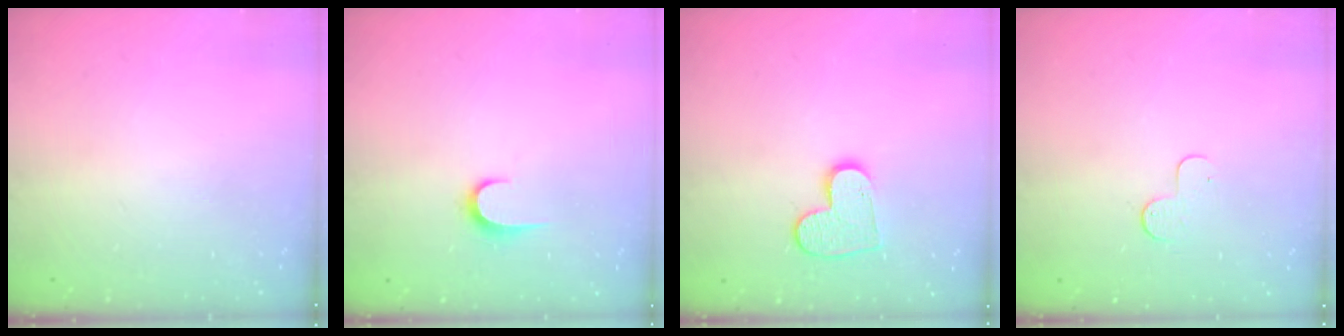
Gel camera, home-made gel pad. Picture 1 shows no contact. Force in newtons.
{"total": 6.1, "press": 6.1, "slide": 0.6}
{"total": 10.0, "press": 10.0, "slide": 0.9}
{"total": 5.0, "press": 5.0, "slide": 0.4}